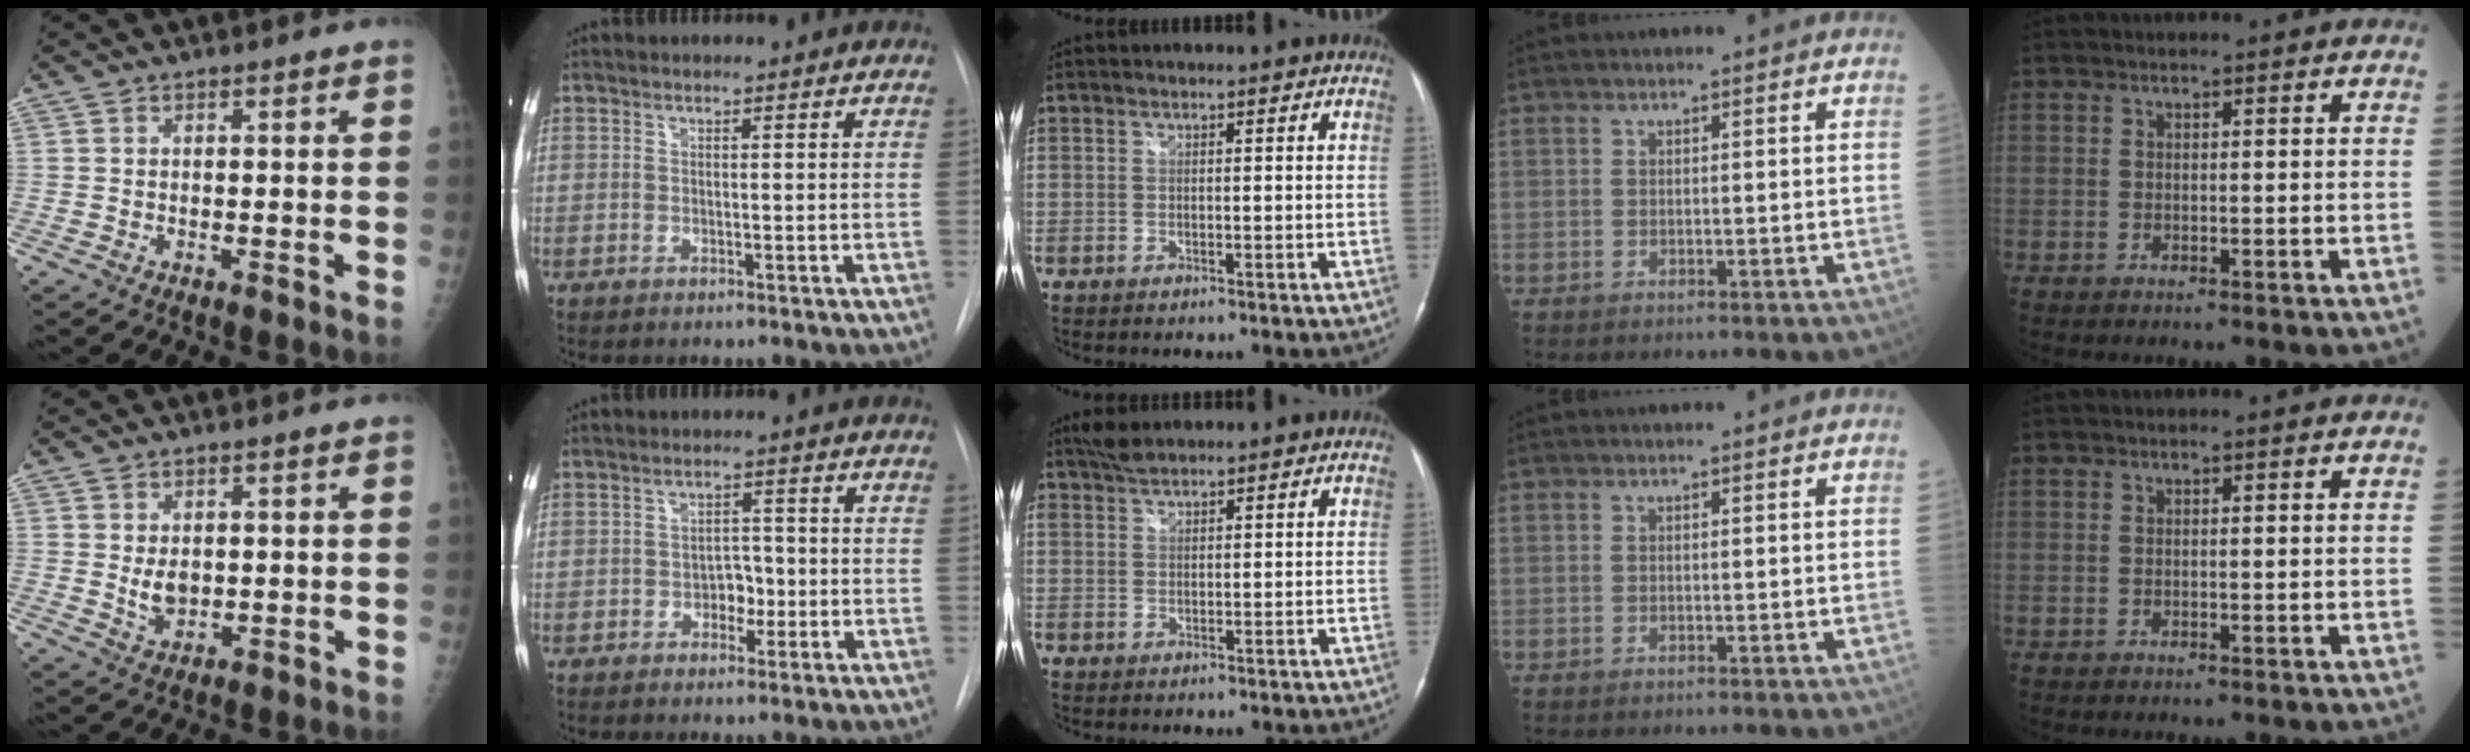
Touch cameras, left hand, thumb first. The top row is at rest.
{"thumb": {"total": 3.6, "force": [0.6, 2.3, 2.7], "torque": [-0.038, -0.010, 0.019]}, "index": {"total": 2.8, "force": [-1.1, 1.9, 1.7], "torque": [-0.018, 0.005, -0.018]}, "middle": {"total": 2.5, "force": [2.3, 0.5, 0.9], "torque": [-0.023, 0.011, 0.046]}}